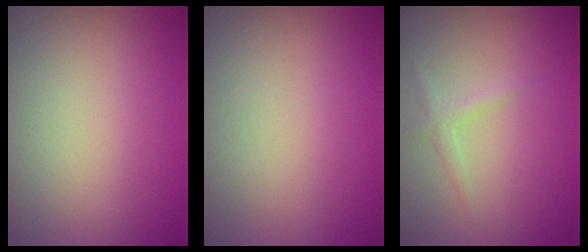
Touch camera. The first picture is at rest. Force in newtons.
{"total": 0.0}
{"total": 1.1, "press": 1.1, "slide": 0.0}